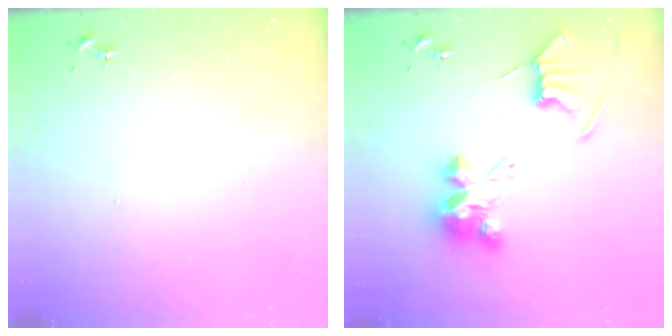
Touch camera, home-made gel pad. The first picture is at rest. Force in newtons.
{"total": 9.7, "press": 9.7, "slide": 0.6}